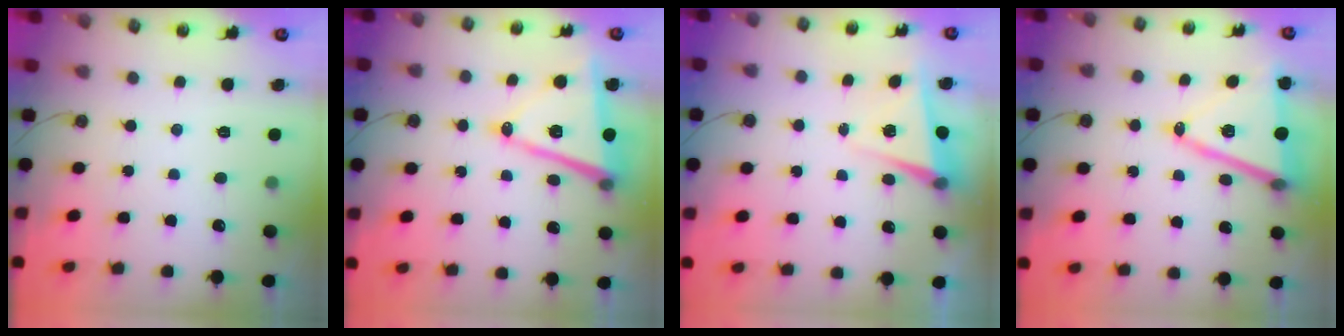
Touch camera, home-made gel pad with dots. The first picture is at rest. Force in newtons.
{"total": 14.1, "press": 13.6, "slide": 3.9}
{"total": 6.2, "press": 5.9, "slide": 1.9}
{"total": 15.8, "press": 15.3, "slide": 3.8}